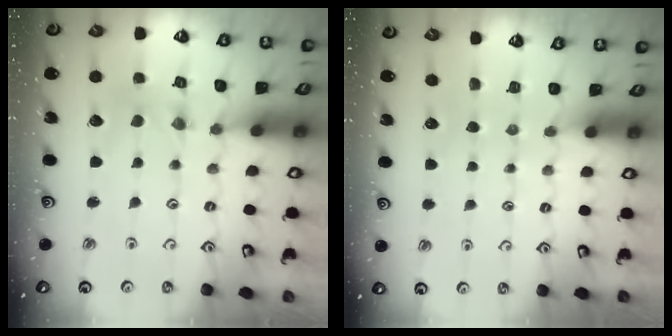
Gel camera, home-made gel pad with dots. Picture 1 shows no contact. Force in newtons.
{"total": 0.0}